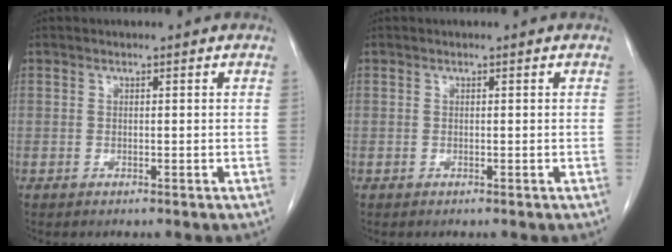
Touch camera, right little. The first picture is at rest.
{"total": 0.0}